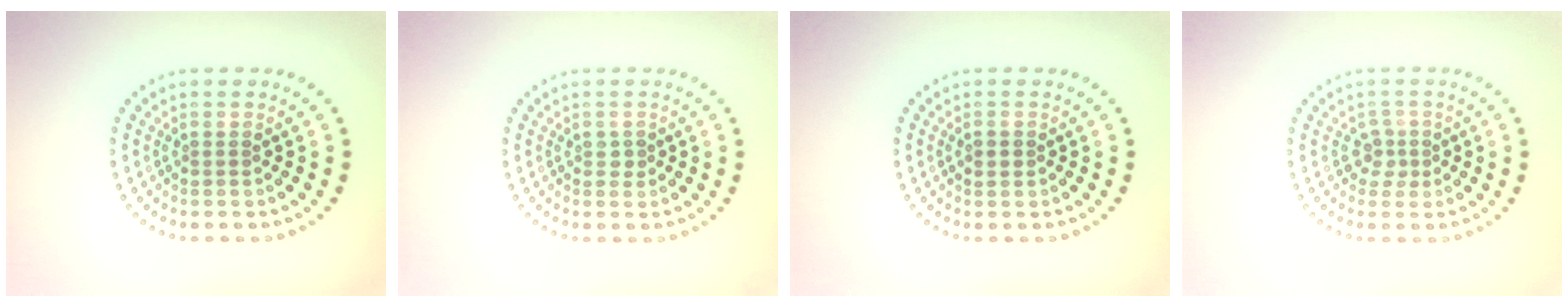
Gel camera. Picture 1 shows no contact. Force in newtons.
{"total": 1.0, "press": 1.0, "slide": 0.2}
{"total": 1.5, "press": 1.5, "slide": 0.1}
{"total": 1.7, "press": 1.3, "slide": 1.2}